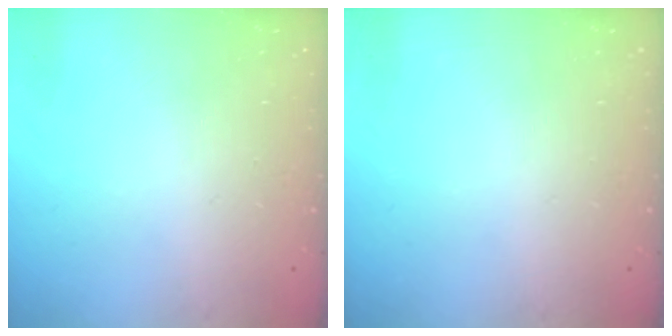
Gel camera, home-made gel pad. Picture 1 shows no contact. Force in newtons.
{"total": 0.0}